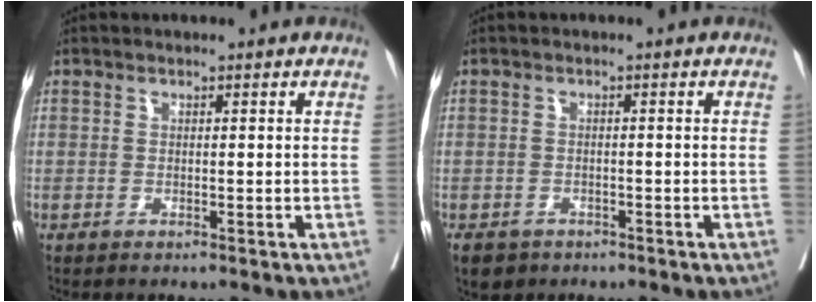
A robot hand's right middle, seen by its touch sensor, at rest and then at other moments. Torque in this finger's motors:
{"motor_torque": [0.43, -0.52, 0.14, 0.01]}